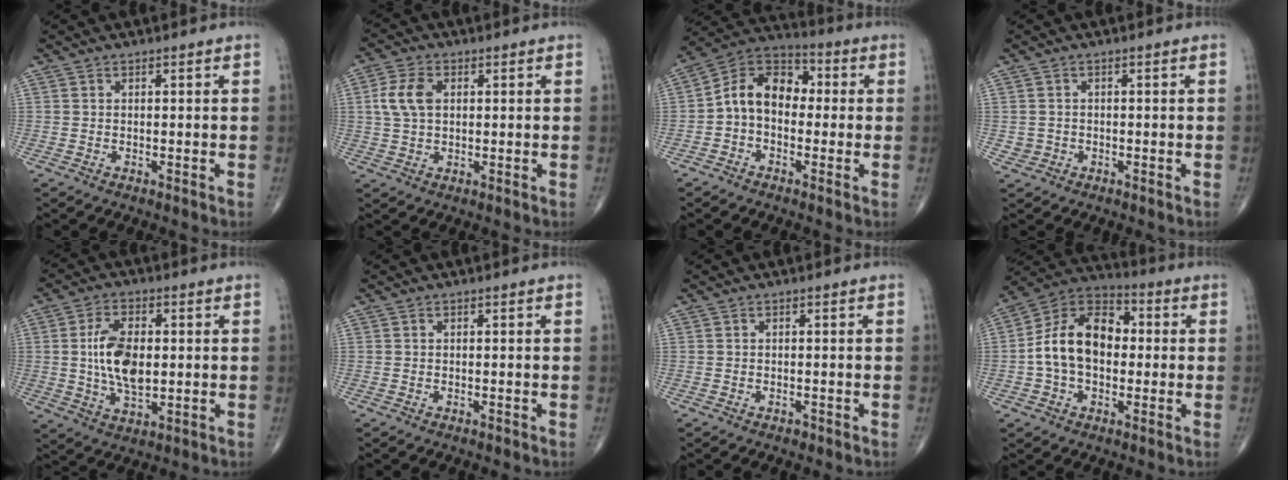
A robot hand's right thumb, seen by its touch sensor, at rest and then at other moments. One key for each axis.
{"total": 6.4, "fx": 1.2, "fy": 4.1, "fz": 4.7, "tx": -0.099, "ty": 0.007, "tz": 0.021}
{"total": 10.8, "fx": -0.7, "fy": 7.7, "fz": 7.6, "tx": -0.105, "ty": 0.040, "tz": -0.032}
{"total": 1.7, "fx": -0.4, "fy": 1.7, "fz": 0.3, "tx": 0.002, "ty": 0.007, "tz": -0.007}
{"total": 12.1, "fx": 1.3, "fy": 5.7, "fz": 10.5, "tx": -0.203, "ty": -0.015, "tz": 0.031}
{"total": 0.0}
{"total": 0.7, "fx": -0.5, "fy": 0.4, "fz": 0.2, "tx": -0.004, "ty": 0.001, "tz": -0.010}
{"total": 14.6, "fx": -0.2, "fy": 9.8, "fz": 10.8, "tx": -0.175, "ty": 0.036, "tz": -0.017}